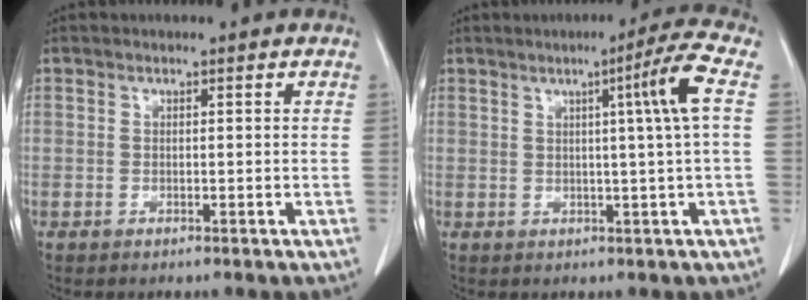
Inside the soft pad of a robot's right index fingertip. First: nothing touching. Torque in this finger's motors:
{"motor_torque": [0.21, 0.12, 0.11, 0.03]}